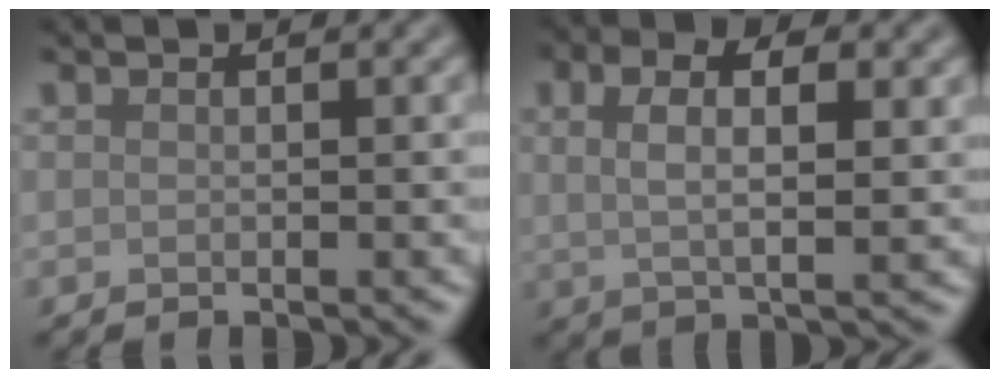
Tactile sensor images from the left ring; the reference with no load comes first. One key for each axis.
{"total": 5.5, "fx": 1.7, "fy": 2.4, "fz": 4.7, "tx": -0.085, "ty": 0.004, "tz": 0.019}